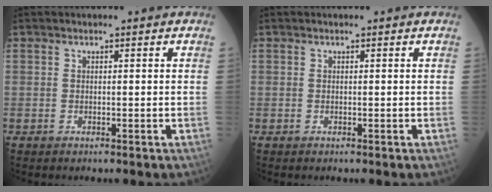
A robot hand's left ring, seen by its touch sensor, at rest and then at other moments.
{"total": 0.0}